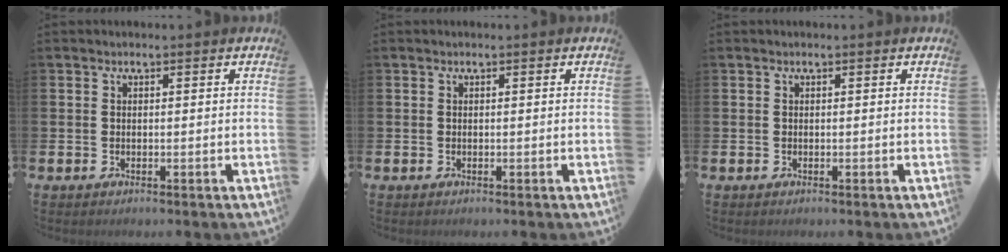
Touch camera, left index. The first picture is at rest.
{"total": 0.0}
{"total": 0.0}